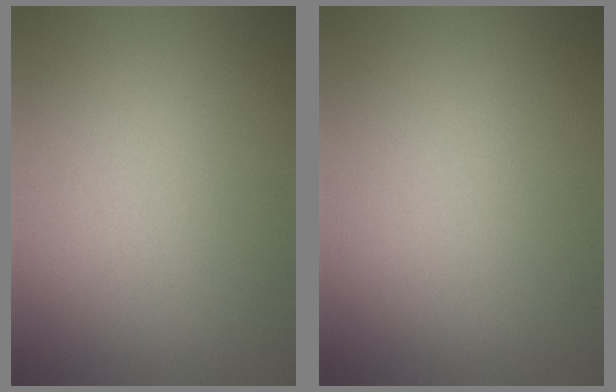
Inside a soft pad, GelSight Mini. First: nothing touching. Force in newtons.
{"total": 0.0}